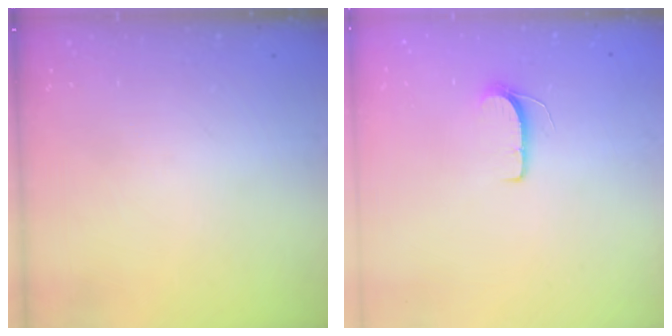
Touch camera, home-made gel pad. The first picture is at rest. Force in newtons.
{"total": 6.1, "press": 6.1, "slide": 0.5}